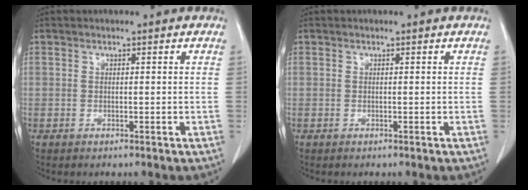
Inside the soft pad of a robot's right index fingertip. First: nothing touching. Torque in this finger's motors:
{"motor_torque": [0.00, 0.00, 0.00, 0.00]}